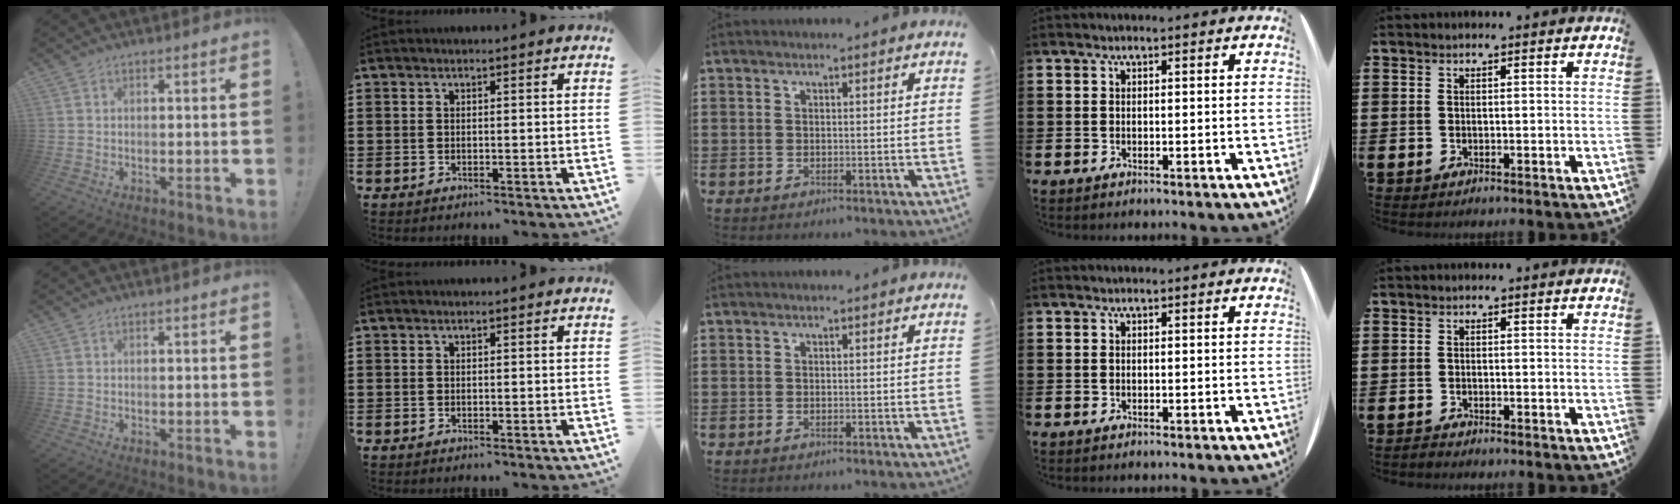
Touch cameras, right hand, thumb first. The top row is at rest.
{"little": {"total": 0.6, "force": [-0.6, 0.1, 0.1], "torque": [-0.003, -0.003, -0.012]}}